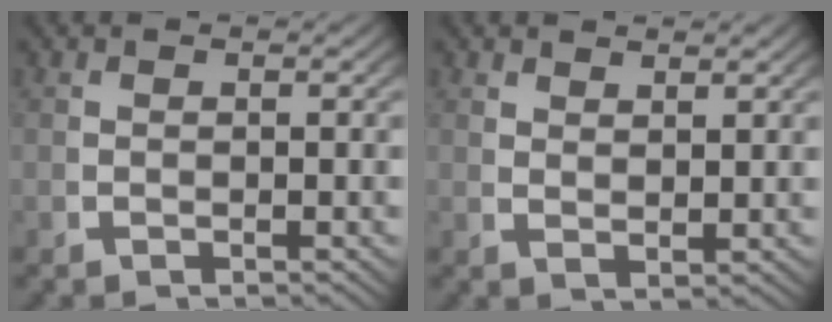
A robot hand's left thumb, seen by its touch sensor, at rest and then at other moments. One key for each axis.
{"total": 1.8, "fx": 1.8, "fy": 0.0, "fz": 0.5, "tx": -0.007, "ty": -0.005, "tz": 0.043}